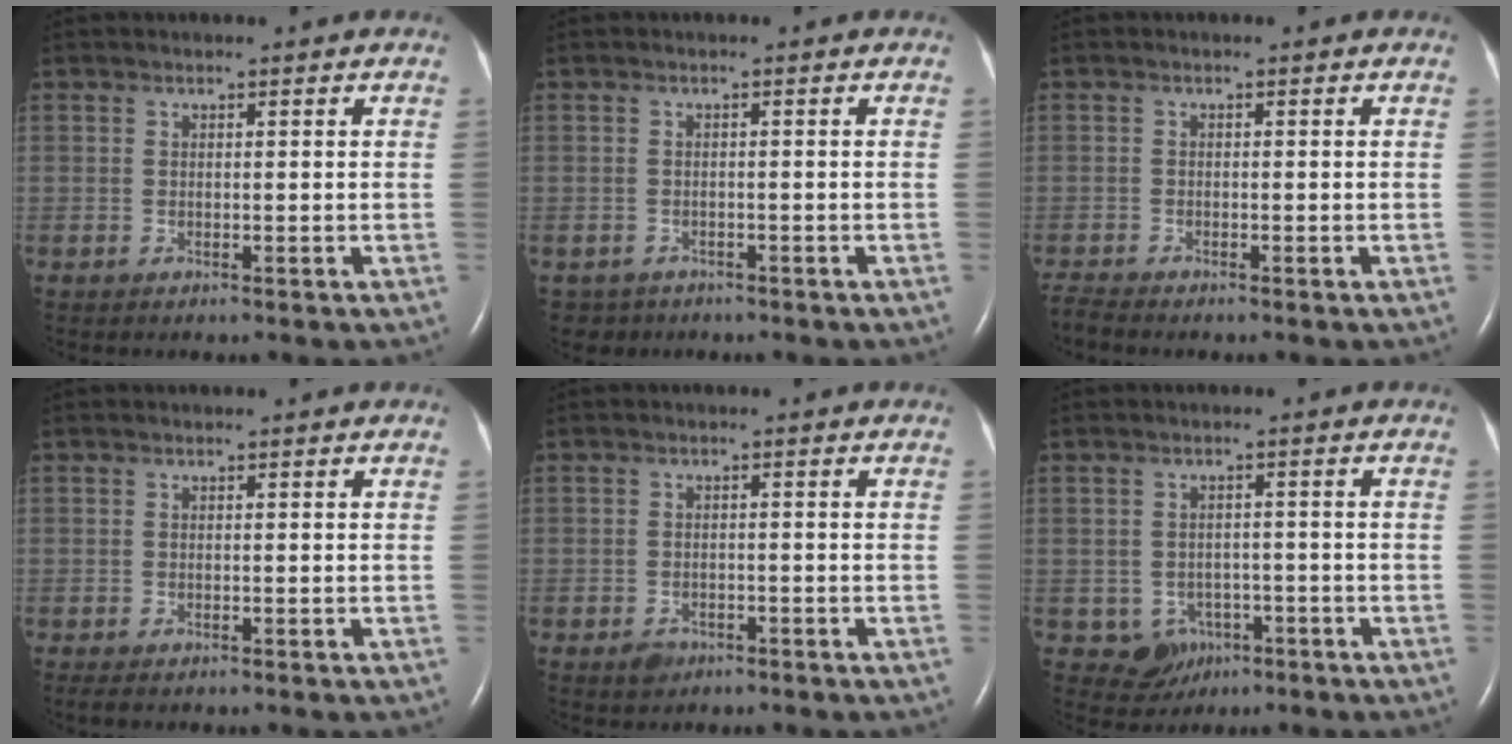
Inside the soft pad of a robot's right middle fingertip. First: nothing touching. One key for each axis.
{"total": 2.5, "fx": -1.7, "fy": 1.7, "fz": -0.3, "tx": 0.002, "ty": 0.004, "tz": -0.028}
{"total": 1.7, "fx": -1.7, "fy": -0.3, "fz": 0.2, "tx": -0.012, "ty": -0.010, "tz": -0.036}
{"total": 0.9, "fx": -0.7, "fy": 0.2, "fz": 0.5, "tx": -0.008, "ty": -0.003, "tz": -0.009}
{"total": 2.2, "fx": -1.5, "fy": 1.4, "fz": 0.8, "tx": -0.017, "ty": 0.001, "tz": -0.018}
{"total": 4.4, "fx": -1.9, "fy": 3.9, "fz": 0.7, "tx": -0.007, "ty": 0.010, "tz": -0.017}